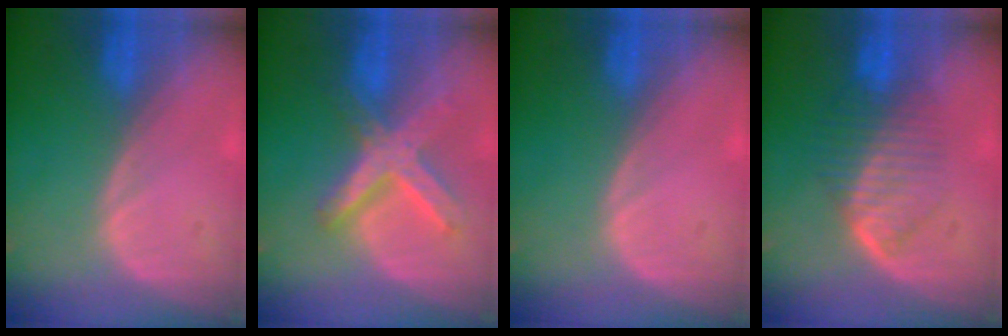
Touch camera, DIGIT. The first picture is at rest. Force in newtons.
{"total": 8.4, "press": 7.2, "slide": 4.2}
{"total": 0.0}
{"total": 6.5, "press": 6.2, "slide": 1.8}